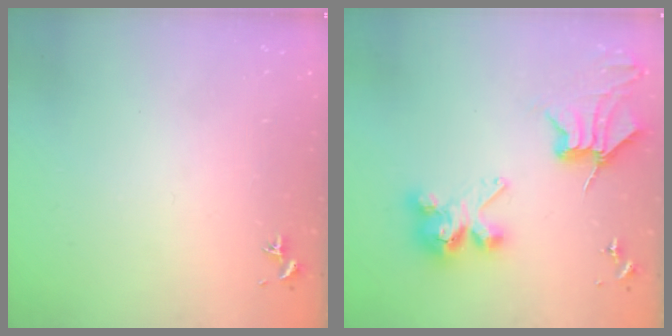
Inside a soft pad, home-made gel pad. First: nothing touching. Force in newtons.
{"total": 10.0, "press": 9.9, "slide": 1.2}